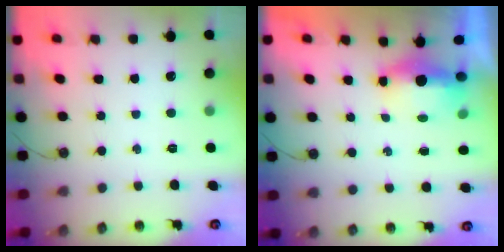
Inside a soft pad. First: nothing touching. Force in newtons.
{"total": 13.4, "press": 6.1, "slide": 11.9}